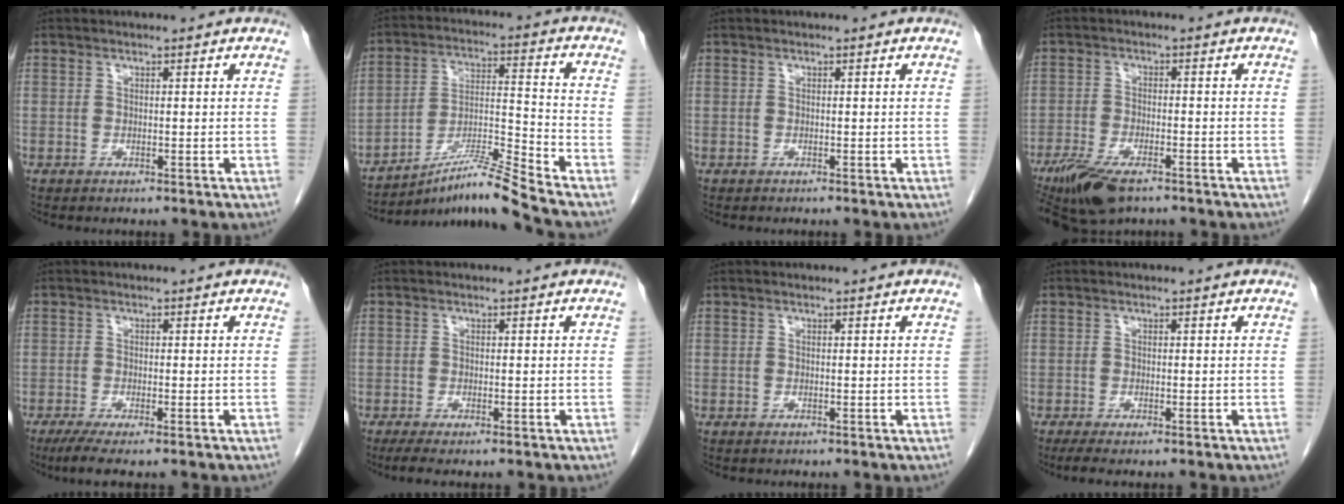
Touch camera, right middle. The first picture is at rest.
{"total": 10.5, "force": [-9.0, -2.5, 4.6], "torque": [-0.085, 0.000, -0.160]}
{"total": 0.0}
{"total": 9.3, "force": [-6.4, 3.0, 6.0], "torque": [-0.109, -0.017, -0.111]}
{"total": 4.2, "force": [-2.8, 0.4, 3.1], "torque": [-0.054, -0.013, -0.048]}
{"total": 2.7, "force": [-1.8, 0.4, 1.9], "torque": [-0.034, -0.009, -0.031]}
{"total": 0.0}
{"total": 2.5, "force": [-1.7, 0.4, 1.8], "torque": [-0.031, -0.009, -0.029]}